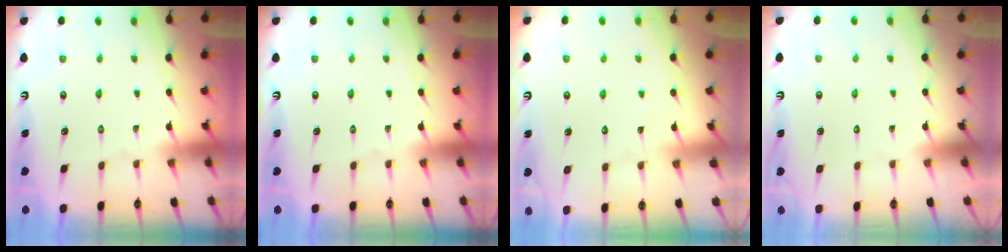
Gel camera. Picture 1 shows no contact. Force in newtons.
{"total": 0.0}
{"total": 4.5, "press": 4.5, "slide": 0.4}
{"total": 1.7, "press": 1.7, "slide": 0.1}